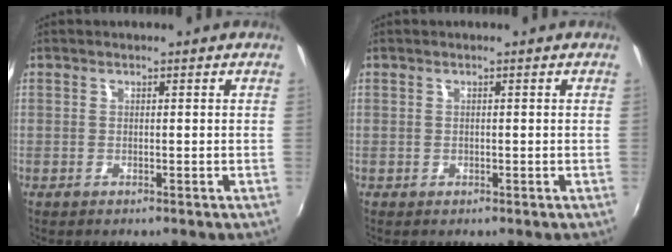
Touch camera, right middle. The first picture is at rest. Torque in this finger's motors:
{"motor_torque": [0.15, -0.11, 0.03, 0.01]}